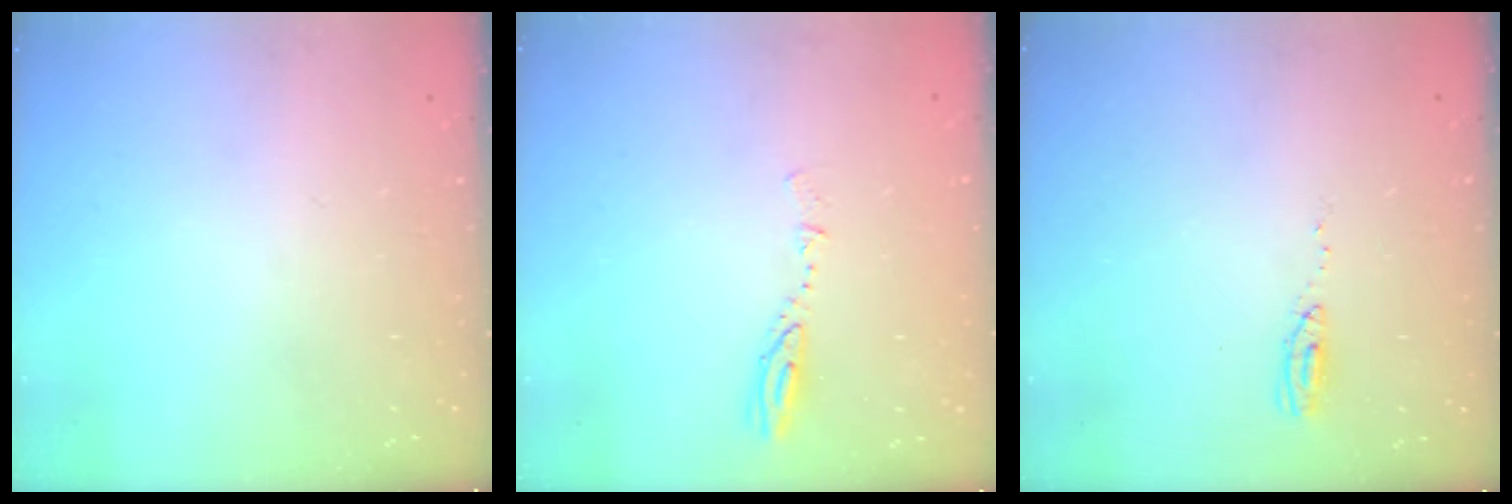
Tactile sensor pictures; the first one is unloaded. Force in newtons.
{"total": 3.8, "press": 3.8, "slide": 0.4}
{"total": 4.0, "press": 3.9, "slide": 1.2}